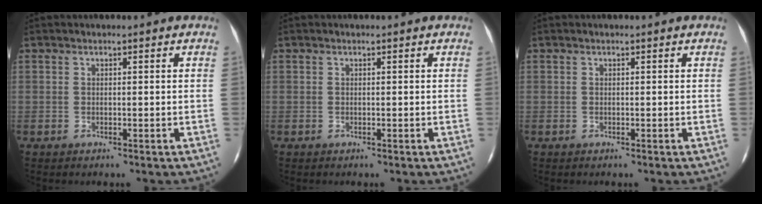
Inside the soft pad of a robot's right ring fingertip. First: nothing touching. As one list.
[{"total": 0.0}, {"total": 0.0}]